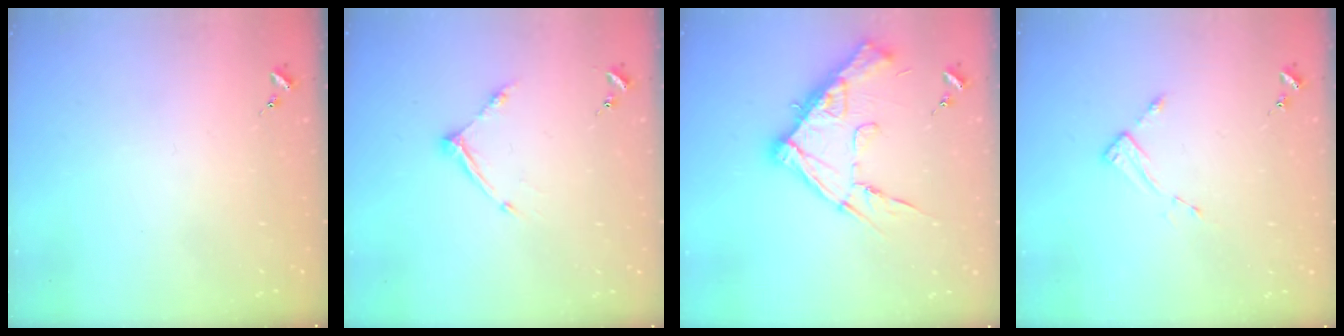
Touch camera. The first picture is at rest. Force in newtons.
{"total": 8.6, "press": 8.6, "slide": 0.5}
{"total": 15.4, "press": 15.4, "slide": 0.4}
{"total": 2.6, "press": 2.6, "slide": 0.4}